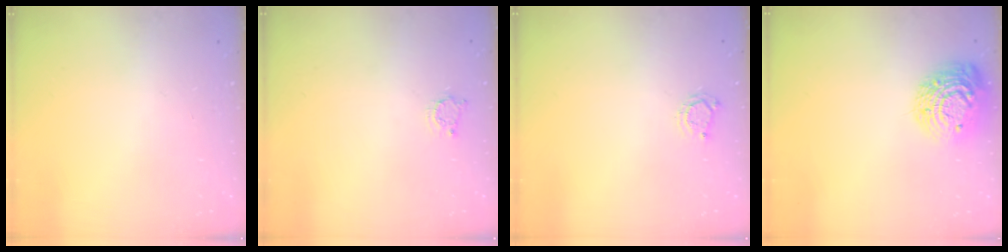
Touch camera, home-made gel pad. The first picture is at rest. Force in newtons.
{"total": 3.2, "press": 3.2, "slide": 0.3}
{"total": 4.0, "press": 3.9, "slide": 0.5}
{"total": 15.1, "press": 15.1, "slide": 0.7}